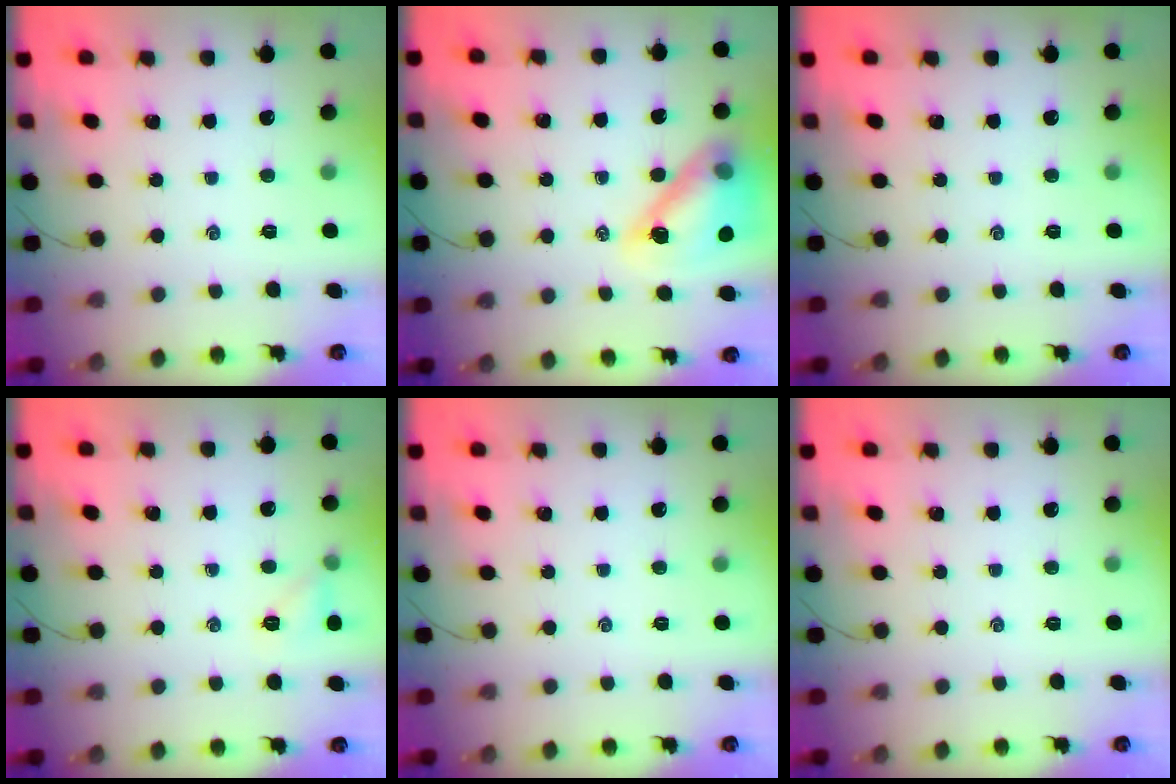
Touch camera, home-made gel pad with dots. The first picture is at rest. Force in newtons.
{"total": 15.6, "press": 14.9, "slide": 4.6}
{"total": 0.0}
{"total": 6.6, "press": 6.4, "slide": 1.5}
{"total": 0.0}
{"total": 0.0}